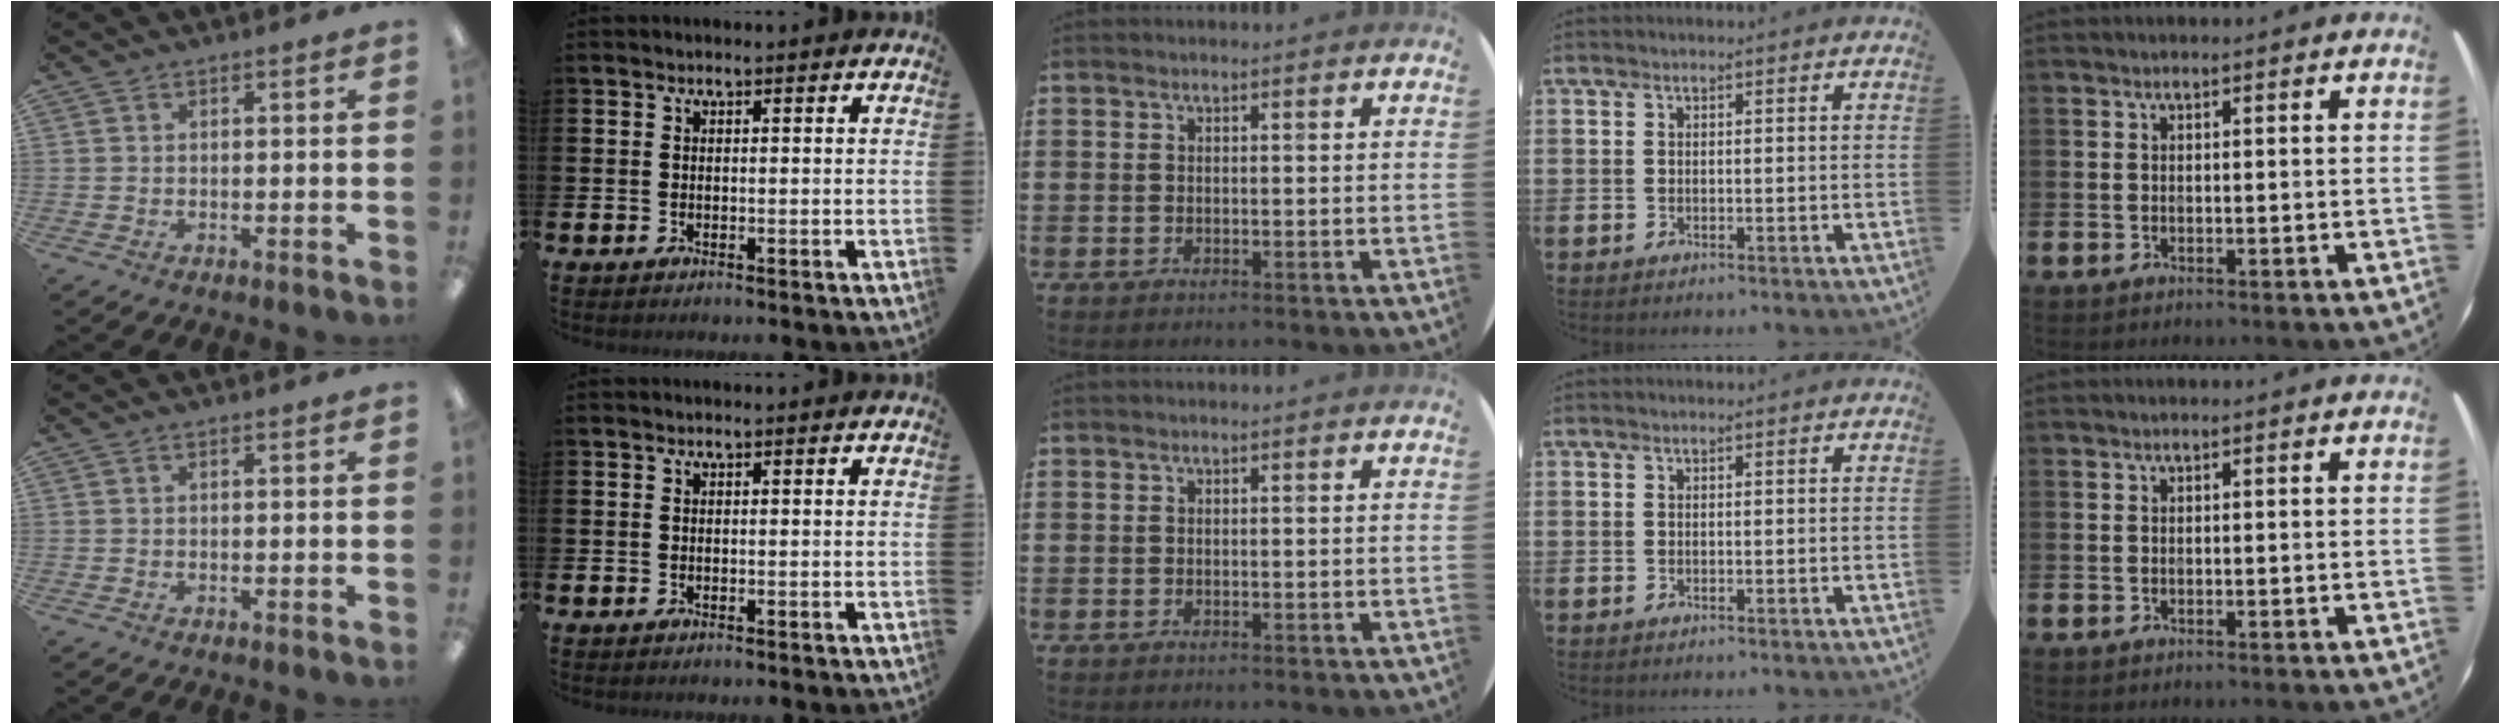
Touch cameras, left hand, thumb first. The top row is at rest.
{}